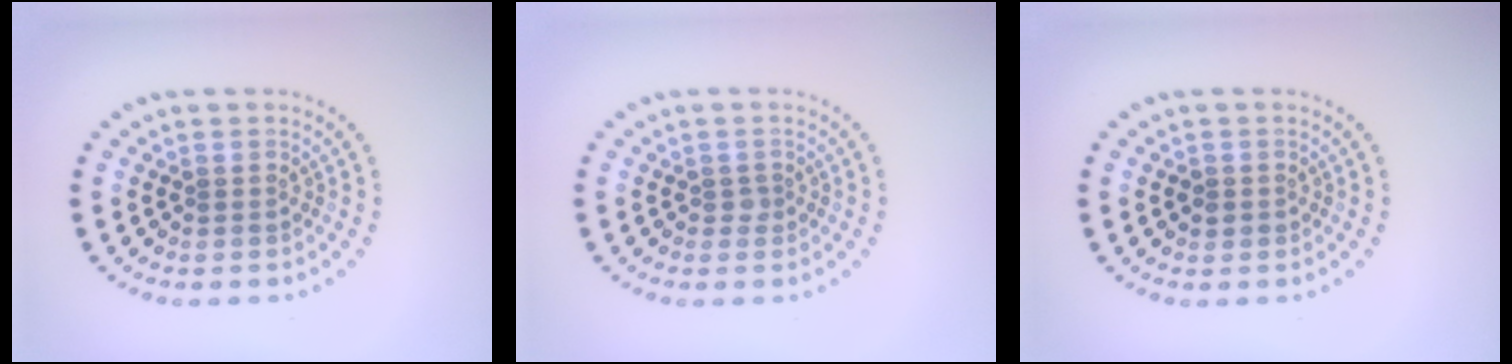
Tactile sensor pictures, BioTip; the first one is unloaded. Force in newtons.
{"total": 0.6, "press": 0.5, "slide": 0.3}
{"total": 1.0, "press": 1.0, "slide": 0.4}